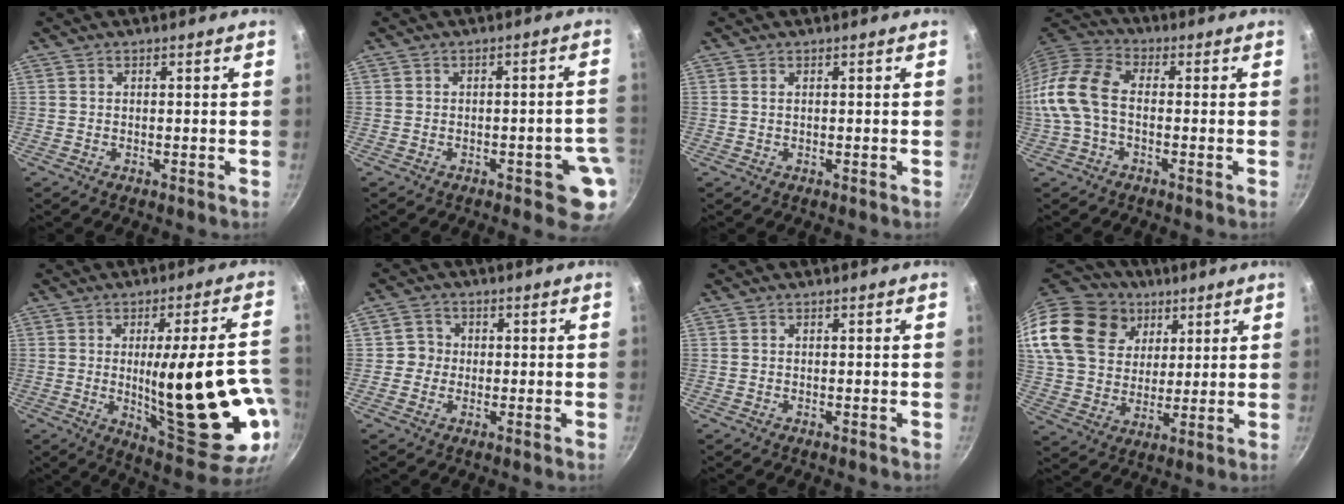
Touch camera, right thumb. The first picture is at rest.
{"total": 6.0, "force": [-2.0, 2.6, 5.0], "torque": [-0.029, 0.022, -0.020]}
{"total": 0.5, "force": [0.1, 0.3, 0.4], "torque": [-0.008, 0.001, 0.002]}
{"total": 12.7, "force": [-1.3, 7.9, 9.9], "torque": [-0.197, 0.037, -0.044]}
{"total": 24.7, "force": [-3.8, 6.7, 23.4], "torque": [-0.304, -0.012, -0.030]}
{"total": 3.3, "force": [-0.2, 3.2, 0.6], "torque": [0.016, 0.006, -0.012]}
{"total": 0.0}
{"total": 26.3, "force": [13.0, 19.2, 12.4], "torque": [-0.258, 0.006, 0.248]}